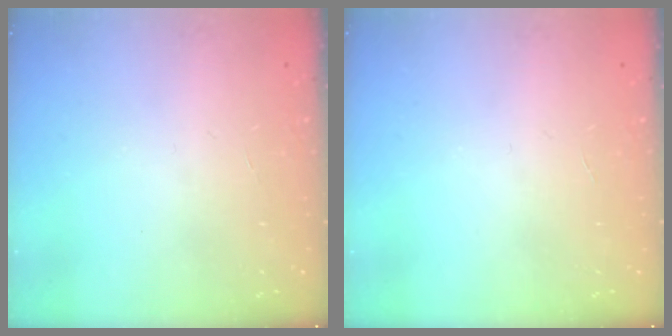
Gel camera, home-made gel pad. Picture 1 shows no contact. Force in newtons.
{"total": 0.0}